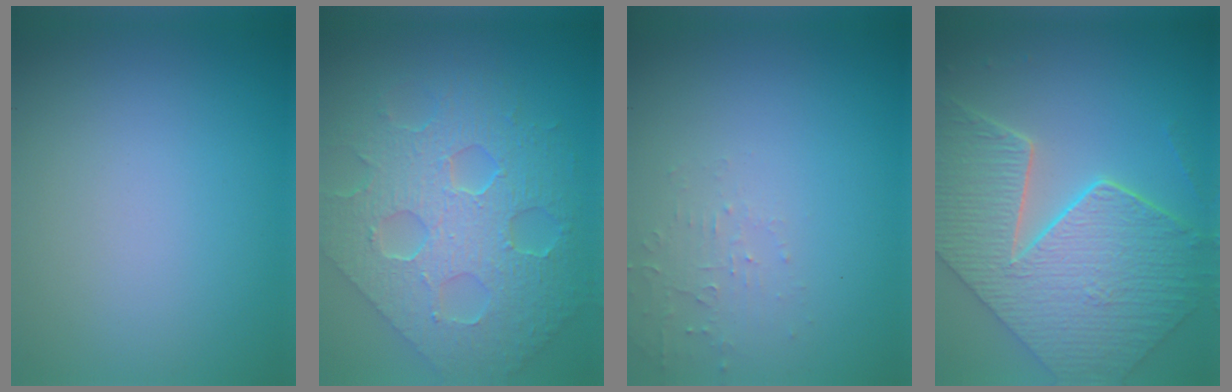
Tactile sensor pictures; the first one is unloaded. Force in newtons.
{"total": 9.0, "press": 6.5, "slide": 6.2}
{"total": 1.5, "press": 1.5, "slide": 0.3}
{"total": 9.2, "press": 7.1, "slide": 5.8}